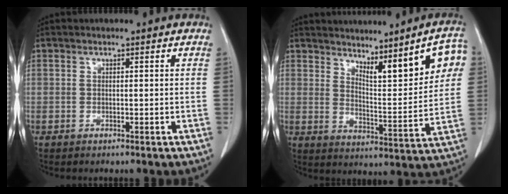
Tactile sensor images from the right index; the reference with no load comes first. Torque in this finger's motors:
{"motor_torque": [0.89, 0.88, 0.17, 0.05]}